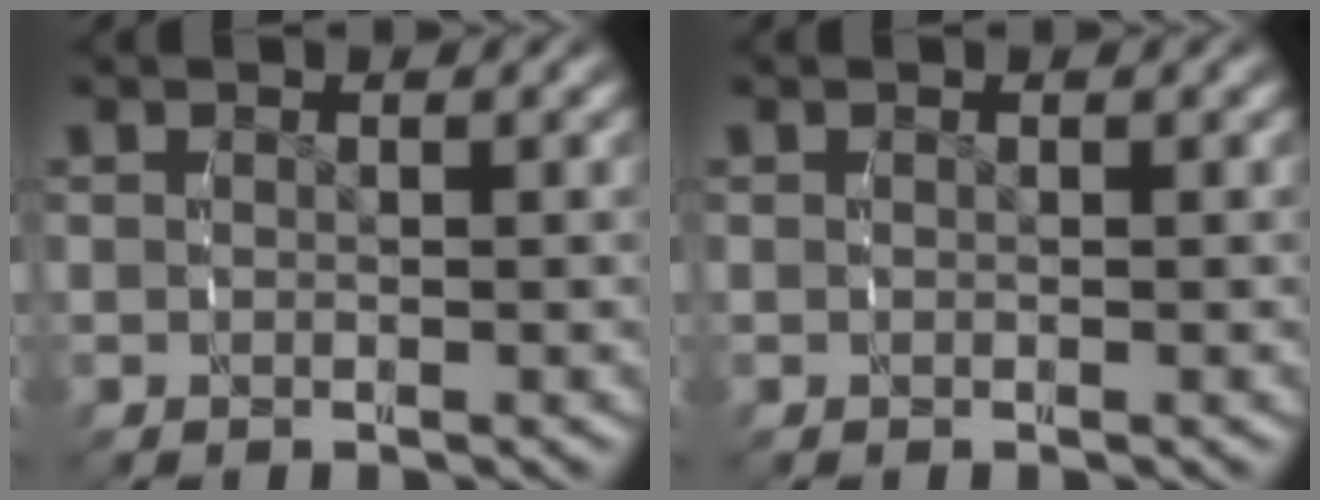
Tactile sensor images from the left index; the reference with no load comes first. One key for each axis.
{"total": 0.0}